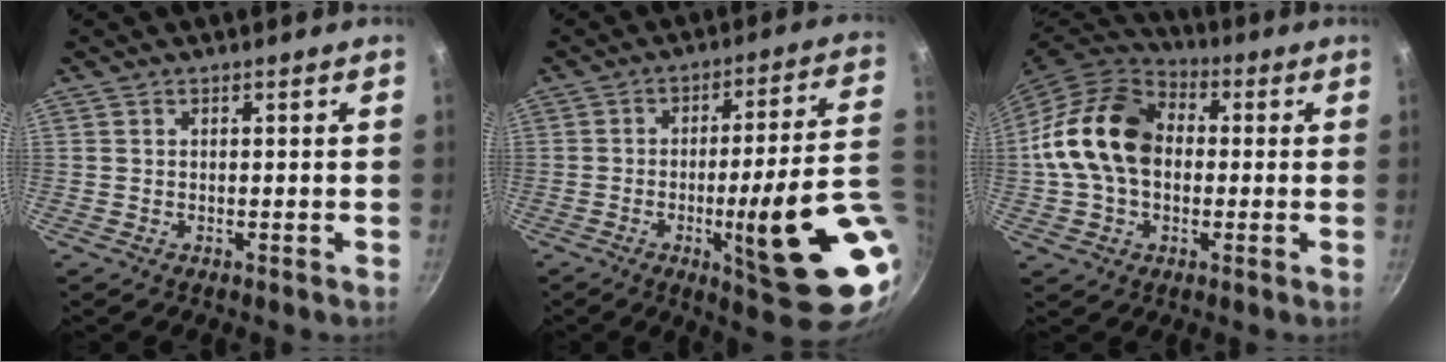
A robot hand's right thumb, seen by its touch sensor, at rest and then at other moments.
{"total": 20.9, "force": [-4.5, 3.6, 20.1], "torque": [-0.254, 0.011, -0.051]}
{"total": 17.6, "force": [0.5, 12.8, 12.1], "torque": [-0.202, 0.033, -0.002]}